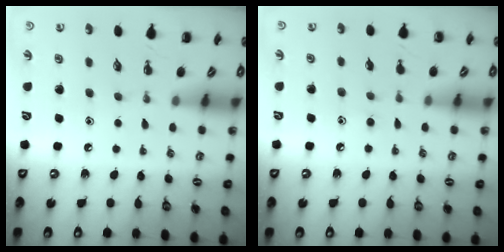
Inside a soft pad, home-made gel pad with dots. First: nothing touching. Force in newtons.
{"total": 4.9, "press": 4.5, "slide": 1.8}